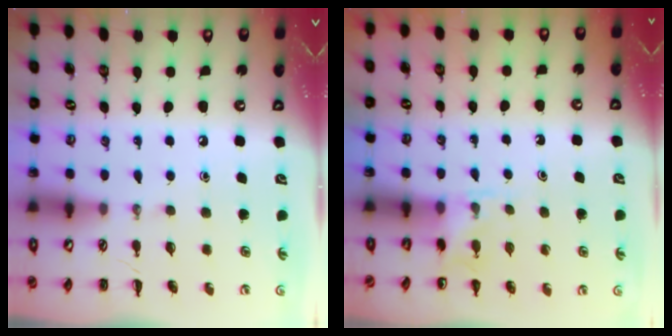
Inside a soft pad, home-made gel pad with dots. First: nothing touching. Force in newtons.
{"total": 4.3, "press": 4.1, "slide": 1.2}